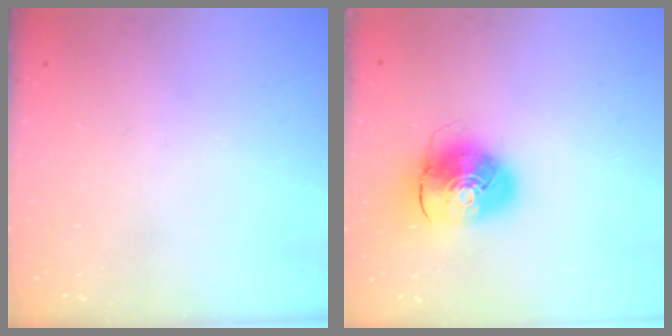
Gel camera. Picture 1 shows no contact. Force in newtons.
{"total": 10.4, "press": 10.2, "slide": 1.7}